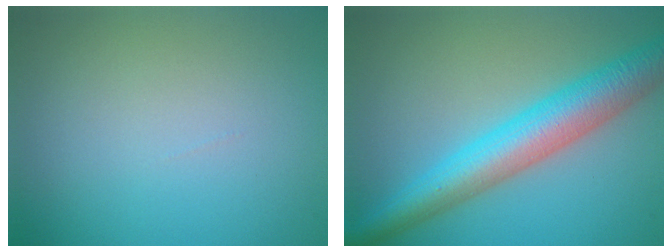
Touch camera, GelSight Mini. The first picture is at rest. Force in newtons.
{"total": 6.9, "press": 6.9, "slide": 0.1}